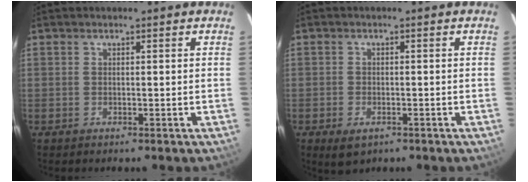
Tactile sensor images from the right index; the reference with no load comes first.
{"total": 3.8, "force": [-2.0, 2.3, 2.2], "torque": [-0.045, -0.011, -0.031]}